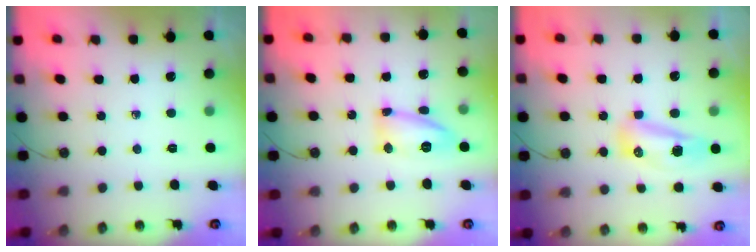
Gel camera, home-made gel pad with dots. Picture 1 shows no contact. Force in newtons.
{"total": 11.1, "press": 10.9, "slide": 2.4}
{"total": 23.5, "press": 13.2, "slide": 19.4}